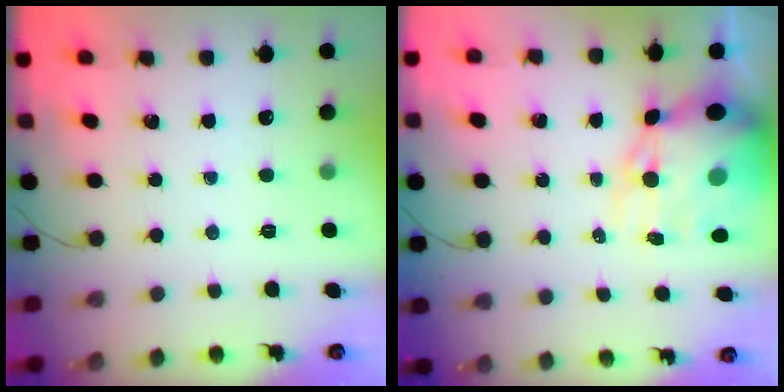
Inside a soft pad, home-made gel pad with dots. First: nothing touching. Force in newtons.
{"total": 15.6, "press": 15.1, "slide": 3.9}